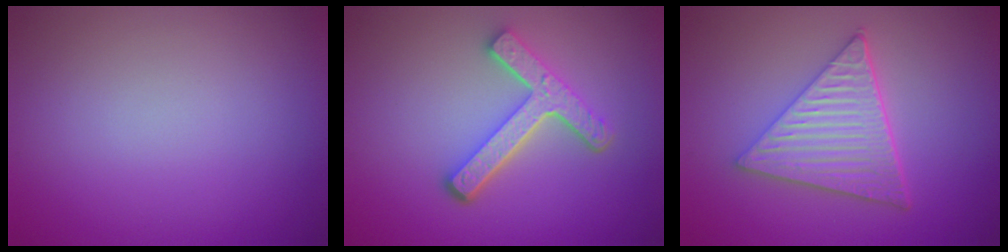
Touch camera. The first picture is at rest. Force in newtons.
{"total": 4.7, "press": 3.5, "slide": 3.2}
{"total": 5.9, "press": 4.3, "slide": 4.1}